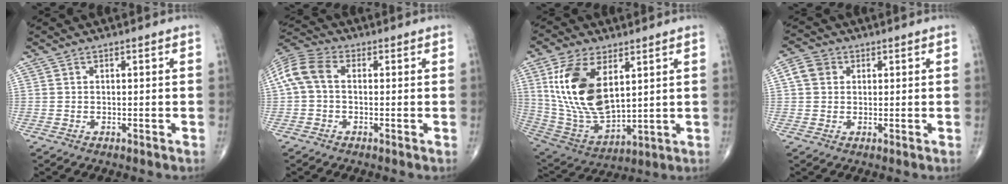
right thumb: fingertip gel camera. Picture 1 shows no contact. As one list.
[{"total": 7.7, "force": [0.3, 5.1, 5.8], "torque": [-0.124, 0.024, -0.004]}, {"total": 18.5, "force": [5.7, 9.6, 14.8], "torque": [-0.279, -0.027, 0.124]}, {"total": 4.3, "force": [1.0, 3.7, 2.0], "torque": [-0.027, 0.008, 0.014]}]